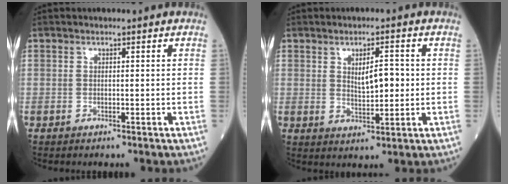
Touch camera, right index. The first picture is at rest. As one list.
[{"total": 4.7, "force": [0.7, 1.6, 4.4], "torque": [-0.075, 0.002, 0.016]}]